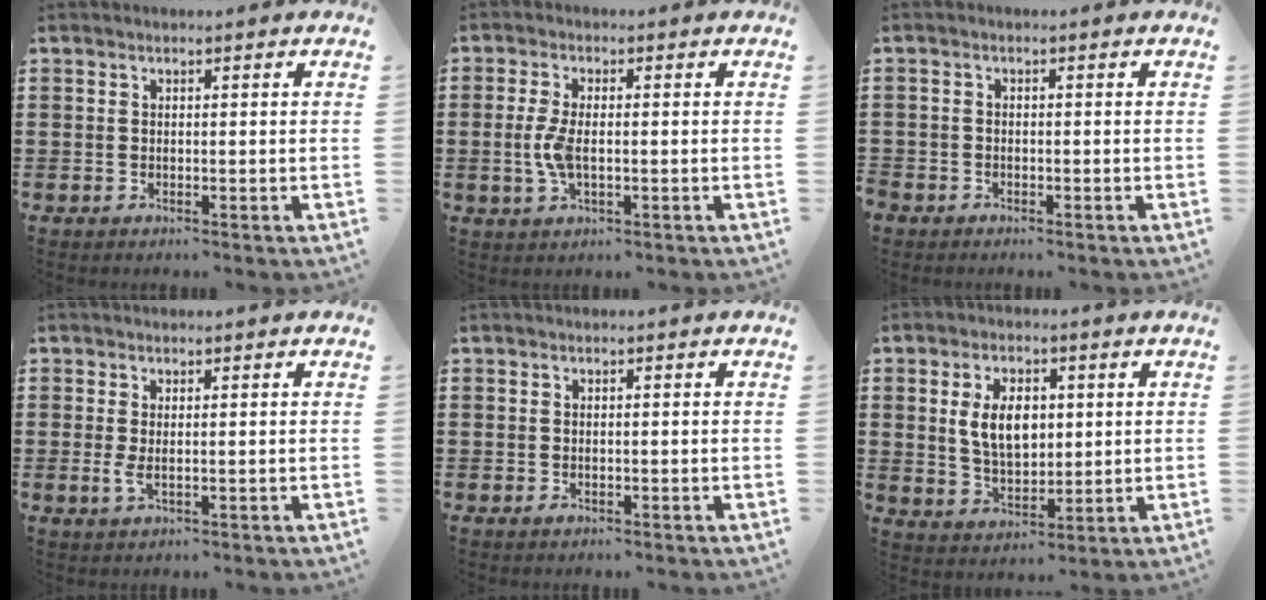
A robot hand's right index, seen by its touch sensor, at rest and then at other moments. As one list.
[{"total": 4.8, "force": [-0.5, 2.1, 4.3], "torque": [-0.107, -0.009, -0.017]}, {"total": 1.2, "force": [-1.1, 0.6, 0.0], "torque": [-0.002, 0.004, -0.025]}, {"total": 2.1, "force": [0.0, 0.6, 2.0], "torque": [-0.046, -0.005, -0.001]}, {"total": 0.0}, {"total": 7.2, "force": [1.2, 4.5, 5.5], "torque": [-0.108, 0.009, 0.015]}]